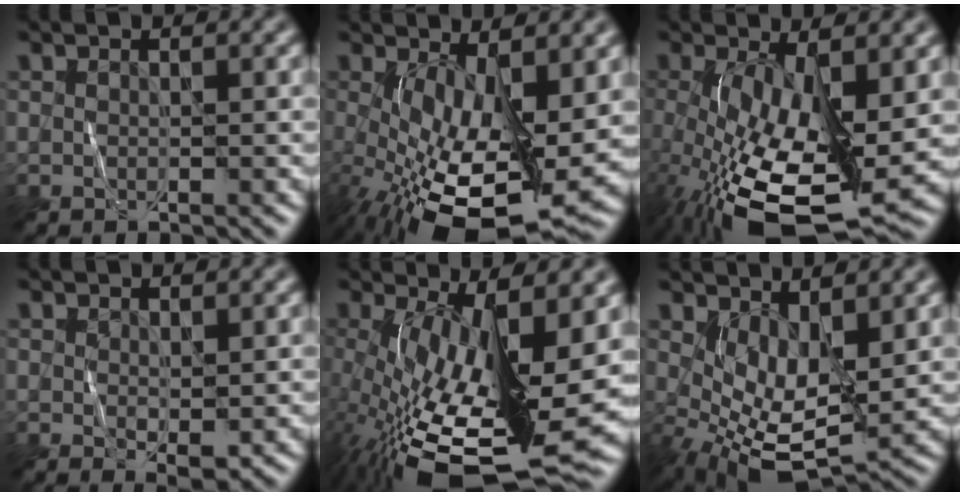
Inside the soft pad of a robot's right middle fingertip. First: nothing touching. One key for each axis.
{"total": 12.3, "fx": -1.4, "fy": 5.5, "fz": 10.9, "tx": -0.183, "ty": -0.035, "tz": -0.009}
{"total": 13.7, "fx": -3.0, "fy": 6.1, "fz": 11.9, "tx": -0.233, "ty": -0.040, "tz": -0.038}
{"total": 1.3, "fx": 0.3, "fy": 0.6, "fz": 1.1, "tx": -0.018, "ty": -0.006, "tz": 0.011}
{"total": 15.1, "fx": -2.1, "fy": 5.5, "fz": 13.9, "tx": -0.241, "ty": -0.033, "tz": -0.023}
{"total": 6.0, "fx": 1.1, "fy": 3.0, "fz": 5.1, "tx": -0.101, "ty": -0.021, "tz": 0.029}